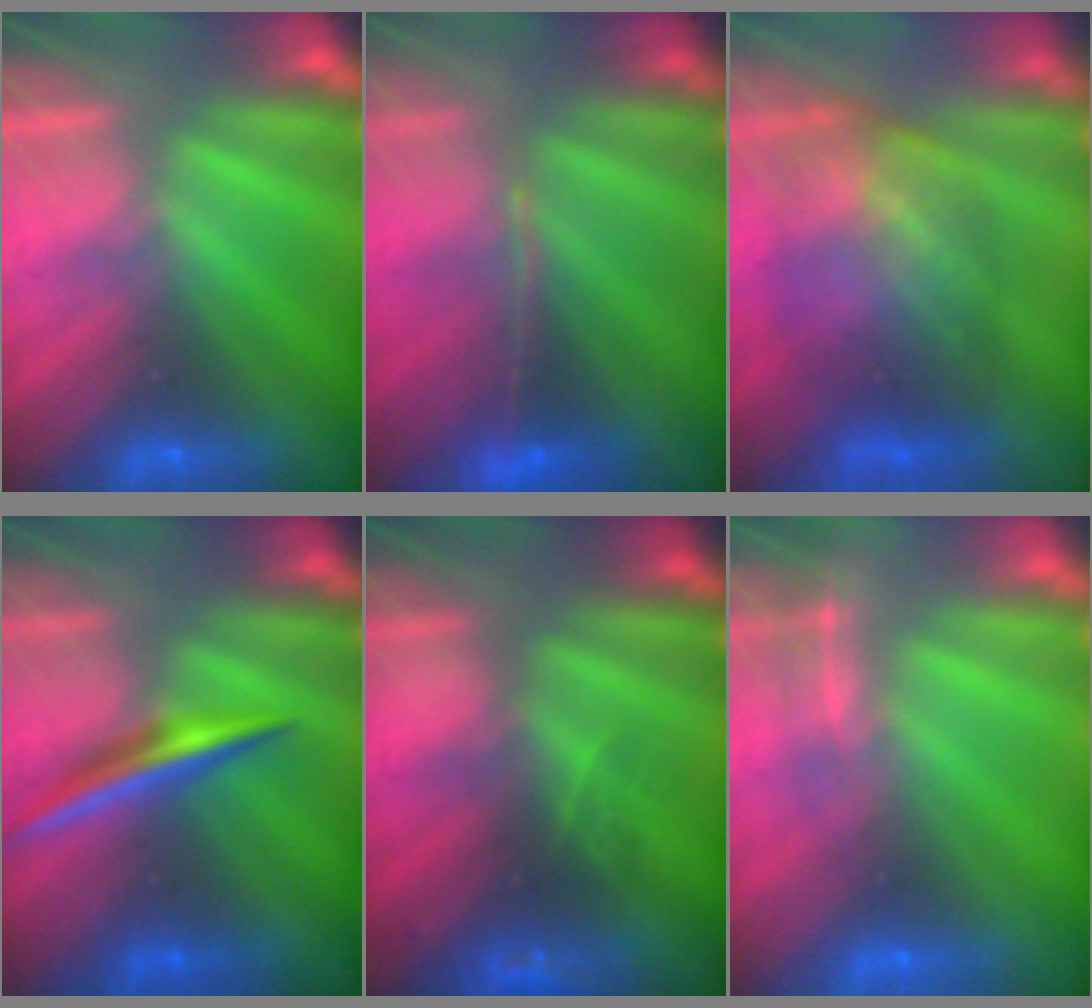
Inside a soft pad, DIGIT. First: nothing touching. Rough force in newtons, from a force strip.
{"total": 1.3}
{"total": 6.0}
{"total": 1.9}
{"total": 2.9}
{"total": 1.9}